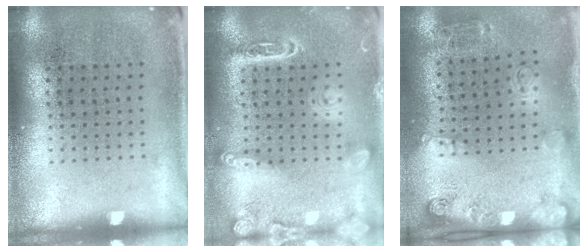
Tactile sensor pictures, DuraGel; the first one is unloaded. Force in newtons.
{"total": 3.3, "press": 3.3, "slide": 0.3}
{"total": 2.1, "press": 1.3, "slide": 1.6}